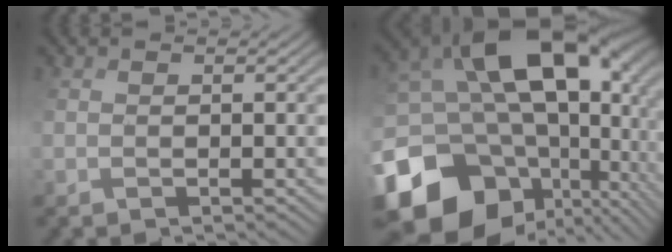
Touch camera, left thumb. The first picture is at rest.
{"total": 21.0, "force": [0.0, 15.7, 13.9], "torque": [-0.279, -0.031, 0.022]}